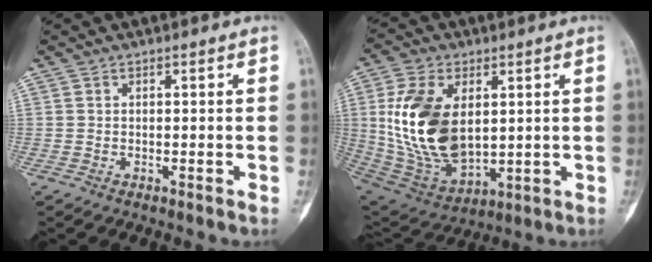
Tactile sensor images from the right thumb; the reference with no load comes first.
{"total": 19.7, "force": [2.8, 11.7, 15.6], "torque": [-0.292, -0.019, 0.070]}